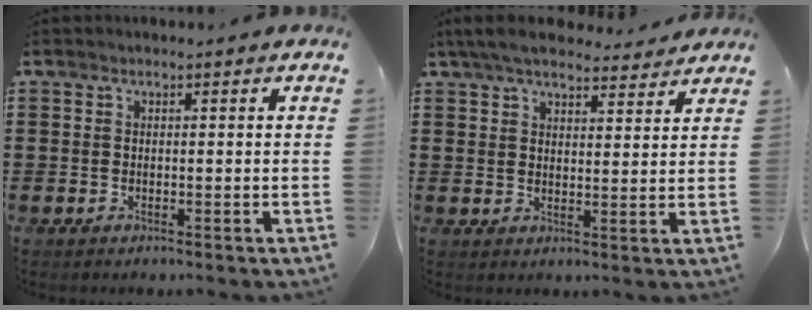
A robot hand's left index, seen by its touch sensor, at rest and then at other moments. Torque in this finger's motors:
{"motor_torque": [1.13, -1.01, 0.34, 0.05]}